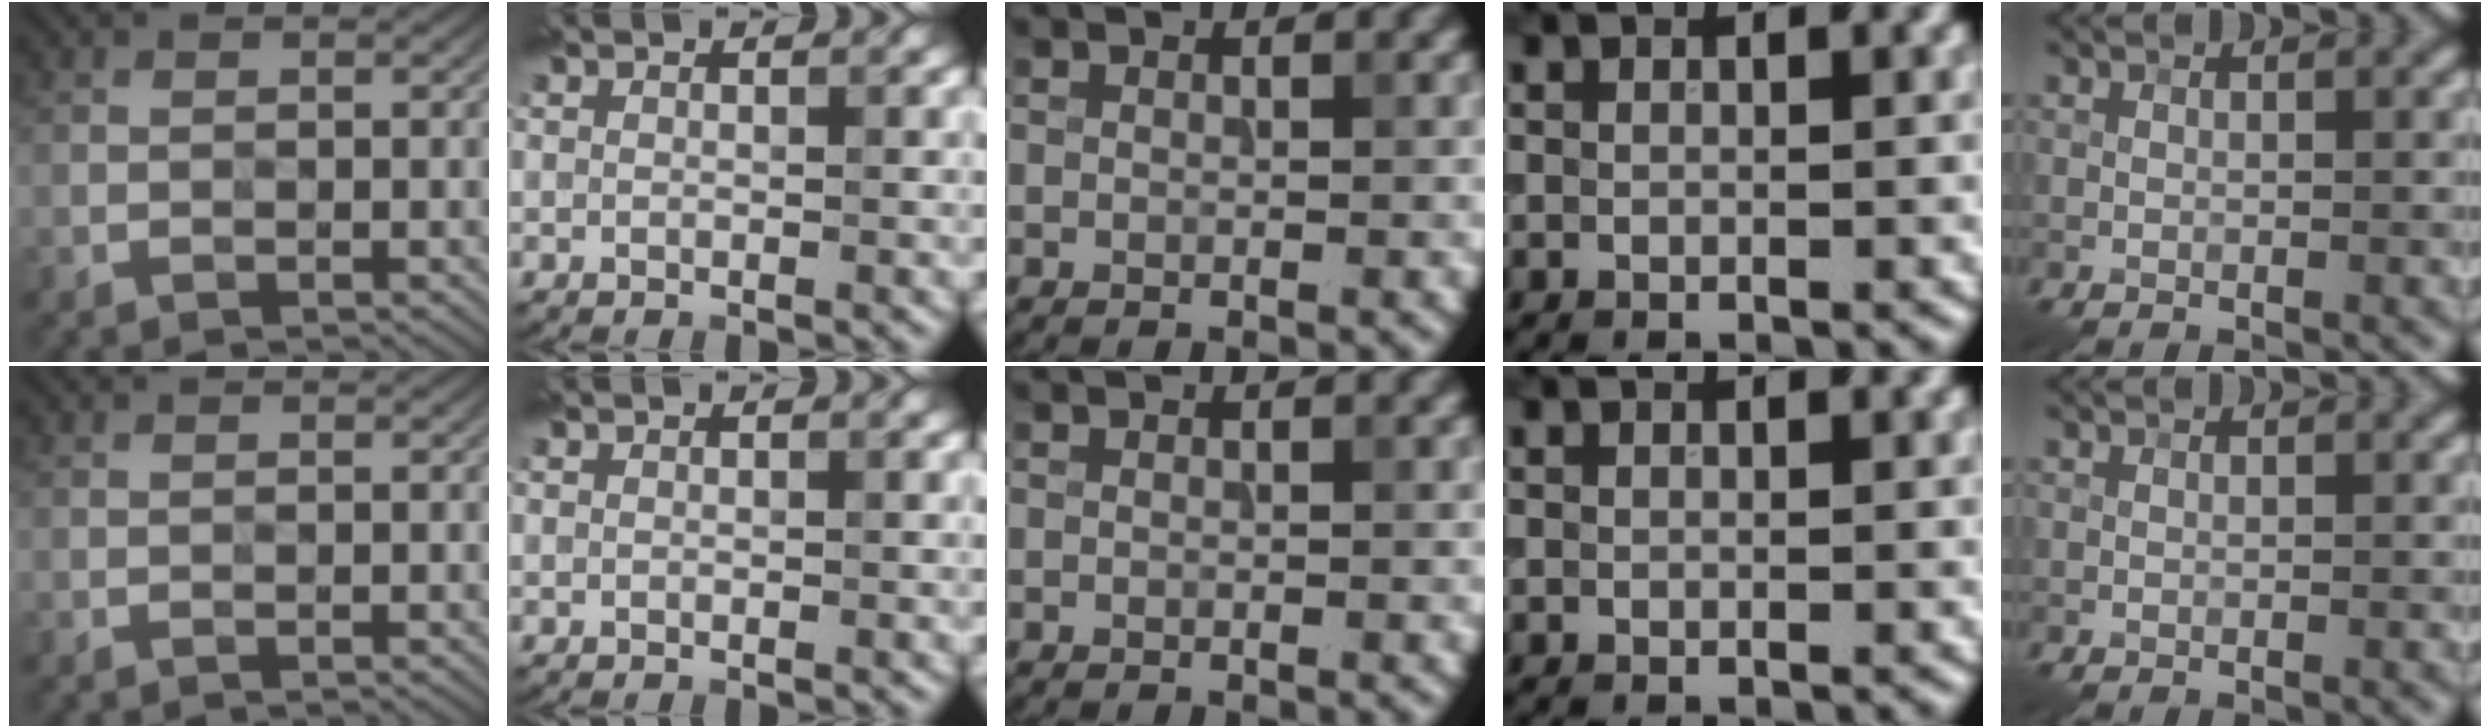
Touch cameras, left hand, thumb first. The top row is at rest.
{}